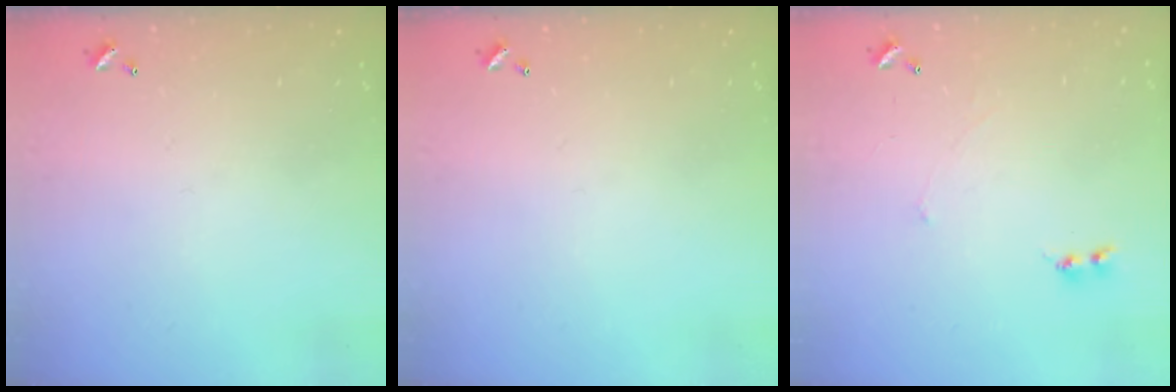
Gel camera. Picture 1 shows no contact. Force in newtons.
{"total": 0.0}
{"total": 1.6, "press": 1.5, "slide": 0.5}